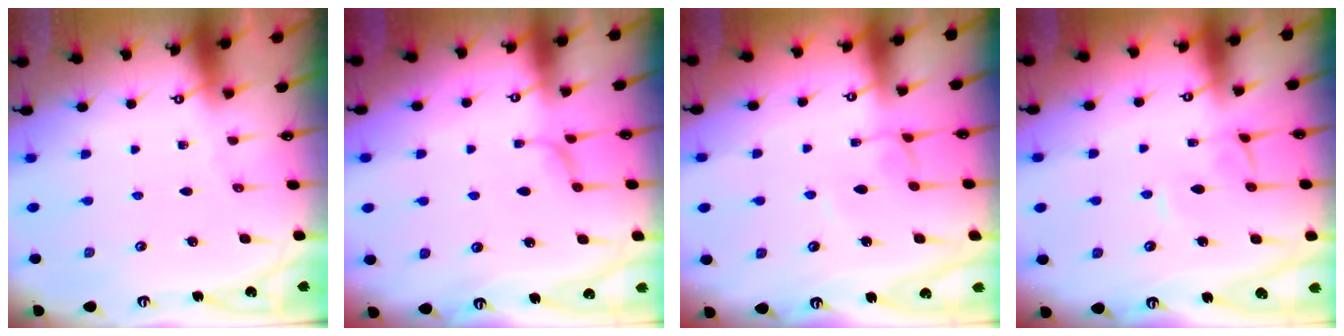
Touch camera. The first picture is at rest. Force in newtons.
{"total": 1.1, "press": 1.0, "slide": 0.5}
{"total": 0.7, "press": 0.6, "slide": 0.4}
{"total": 2.9, "press": 2.9, "slide": 0.1}